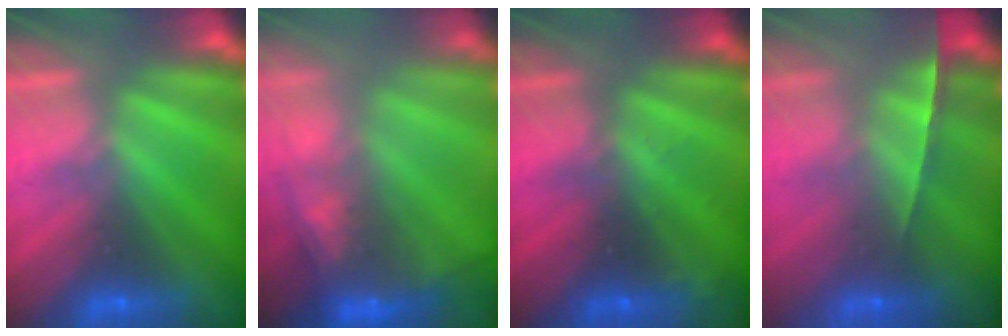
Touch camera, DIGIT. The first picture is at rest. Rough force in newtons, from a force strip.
{"total": 6.9}
{"total": 2.7}
{"total": 1.4}